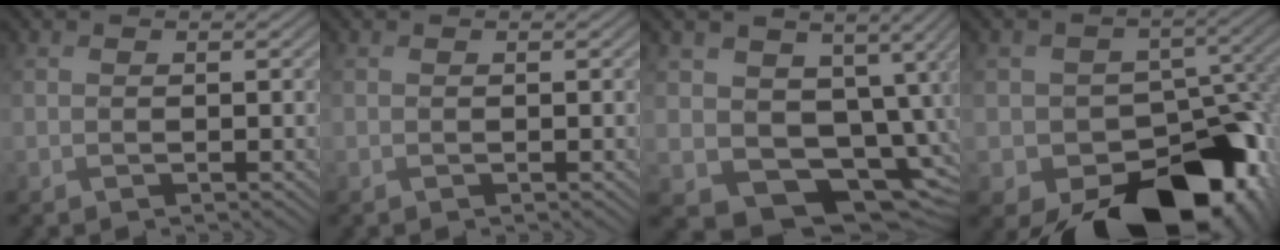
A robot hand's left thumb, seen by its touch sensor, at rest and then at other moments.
{"total": 0.0}
{"total": 11.1, "force": [-2.0, 8.9, 6.2], "torque": [-0.137, -0.044, -0.022]}
{"total": 16.0, "force": [-8.8, 10.4, 8.5], "torque": [-0.111, -0.049, -0.130]}